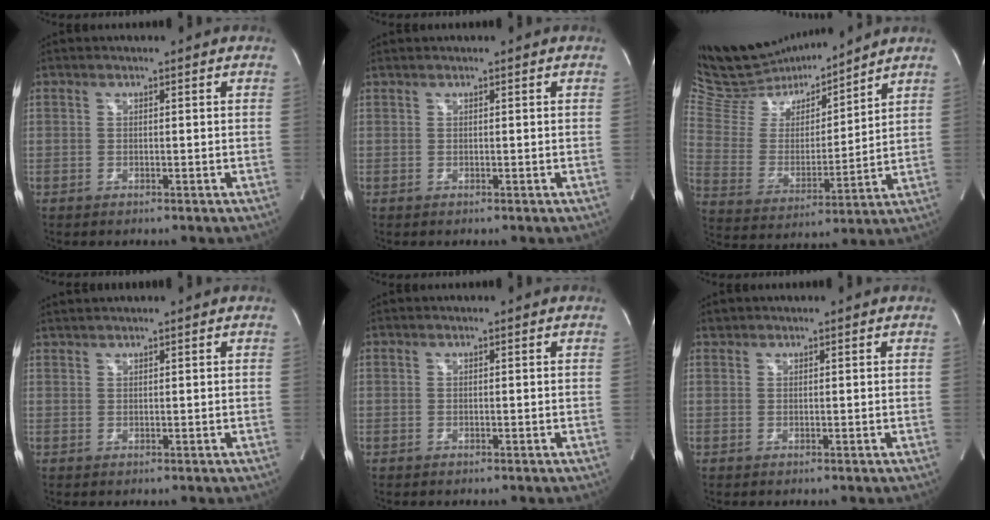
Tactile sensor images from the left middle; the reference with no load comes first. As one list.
[{"total": 0.0}, {"total": 17.3, "force": [16.2, 3.7, 4.6], "torque": [-0.089, -0.006, 0.295]}, {"total": 1.8, "force": [1.7, -0.2, 0.4], "torque": [-0.009, 0.013, 0.038]}, {"total": 0.0}, {"total": 0.7, "force": [0.6, 0.4, -0.1], "torque": [0.000, 0.008, 0.010]}]